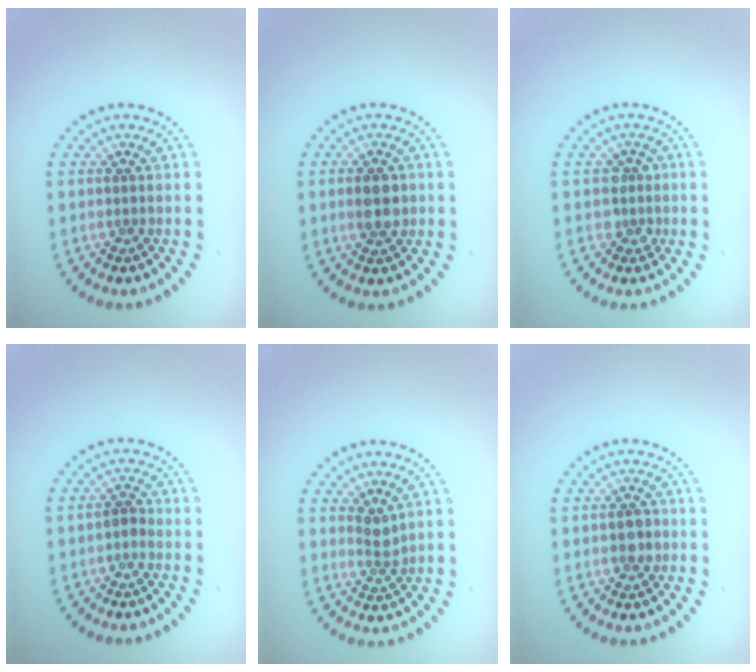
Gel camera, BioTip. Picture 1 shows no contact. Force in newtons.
{"total": 3.3, "press": 3.3, "slide": 0.3}
{"total": 1.8, "press": 1.5, "slide": 0.9}
{"total": 0.9, "press": 0.8, "slide": 0.4}
{"total": 1.7, "press": 1.4, "slide": 1.0}
{"total": 1.8, "press": 1.8, "slide": 0.2}